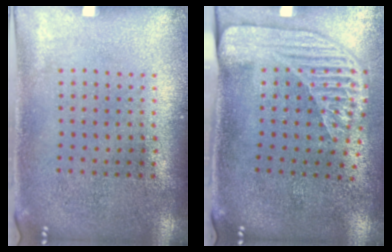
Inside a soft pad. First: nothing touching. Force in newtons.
{"total": 2.3, "press": 1.7, "slide": 1.5}